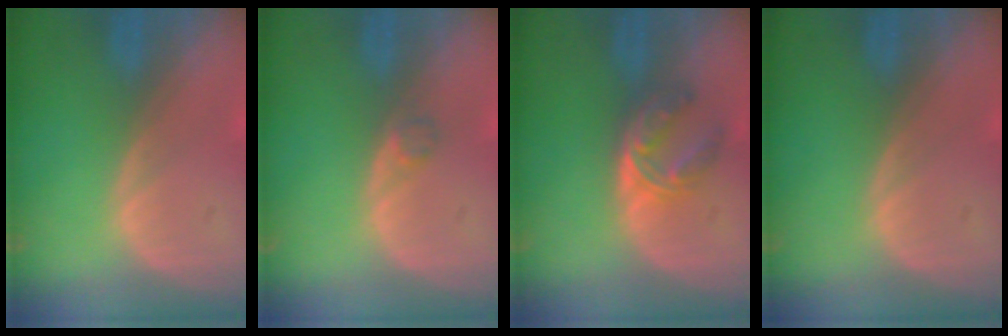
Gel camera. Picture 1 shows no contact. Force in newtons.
{"total": 1.2, "press": 1.2, "slide": 0.1}
{"total": 5.9, "press": 4.8, "slide": 3.4}
{"total": 0.0}